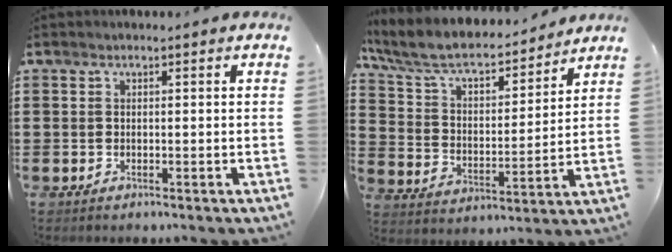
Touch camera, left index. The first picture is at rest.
{"total": 7.7, "force": [6.7, 1.9, 3.4], "torque": [-0.094, -0.043, 0.112]}